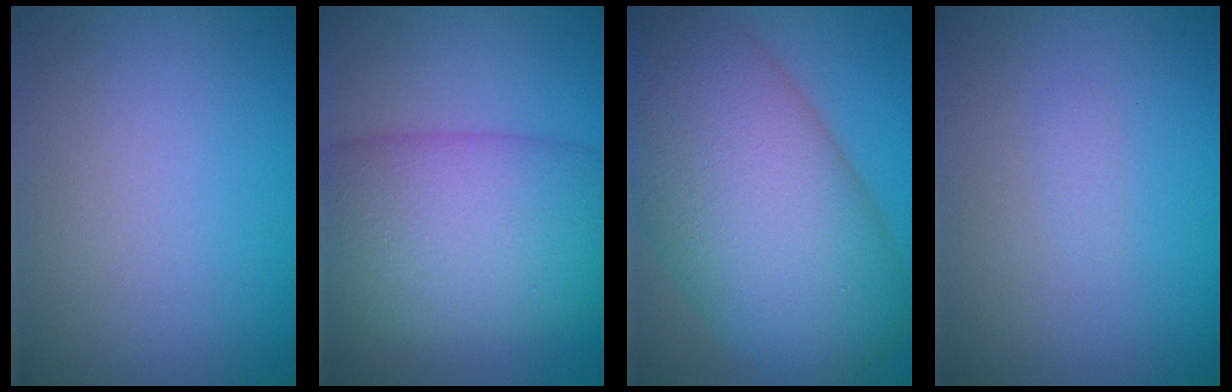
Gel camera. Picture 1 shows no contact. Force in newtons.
{"total": 11.4, "press": 11.4, "slide": 0.2}
{"total": 15.7, "press": 15.6, "slide": 0.7}
{"total": 0.5, "press": 0.5, "slide": 0.0}